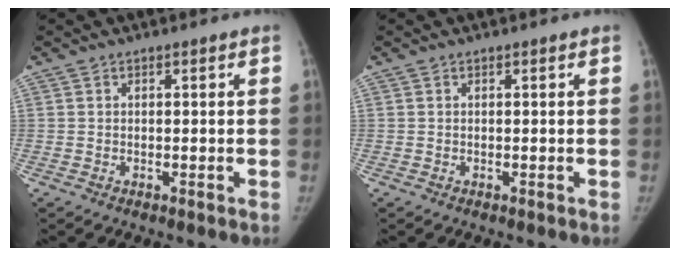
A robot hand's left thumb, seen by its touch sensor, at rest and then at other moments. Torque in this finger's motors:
{"motor_torque": [0.49, 0.13, 0.04, -0.12, 0.07]}